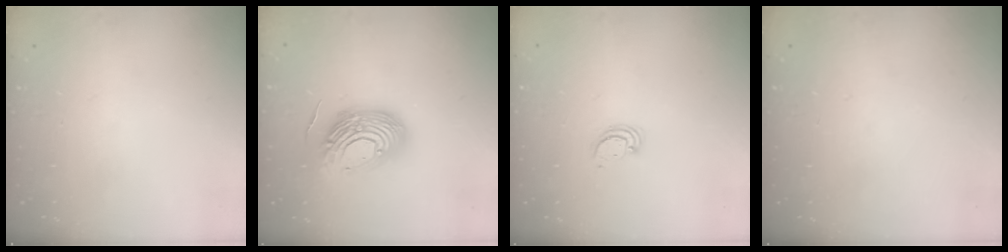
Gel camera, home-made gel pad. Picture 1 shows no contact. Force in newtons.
{"total": 17.4, "press": 17.3, "slide": 2.1}
{"total": 2.6, "press": 2.6, "slide": 0.2}
{"total": 0.0}